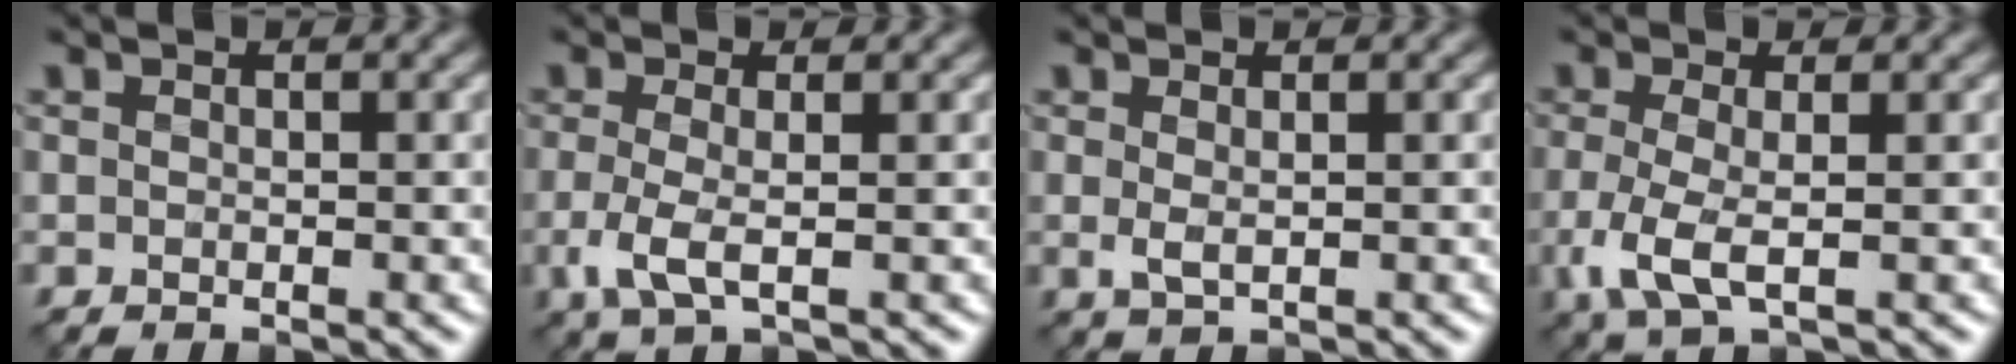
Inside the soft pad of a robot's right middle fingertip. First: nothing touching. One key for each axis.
{"total": 2.9, "fx": -0.7, "fy": 0.9, "fz": 2.7, "tx": -0.068, "ty": -0.002, "tz": -0.019}
{"total": 1.3, "fx": 0.3, "fy": 0.5, "fz": 1.1, "tx": -0.026, "ty": 0.003, "tz": 0.004}
{"total": 3.7, "fx": -0.9, "fy": 1.3, "fz": 3.3, "tx": -0.087, "ty": -0.003, "tz": -0.022}